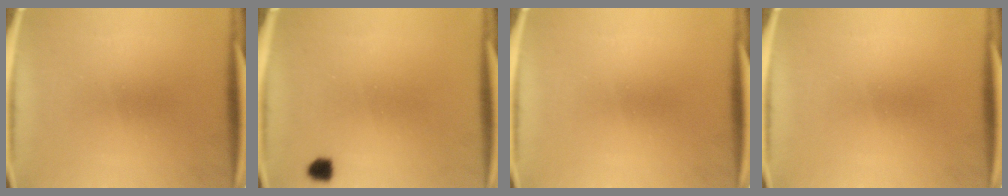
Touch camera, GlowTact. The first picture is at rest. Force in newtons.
{"total": 2.0}
{"total": 0.0}
{"total": 0.0}